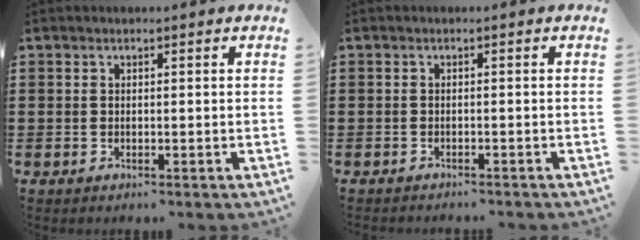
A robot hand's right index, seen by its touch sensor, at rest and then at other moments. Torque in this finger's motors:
{"motor_torque": [-2.00, 0.14, -1.05, -0.01]}